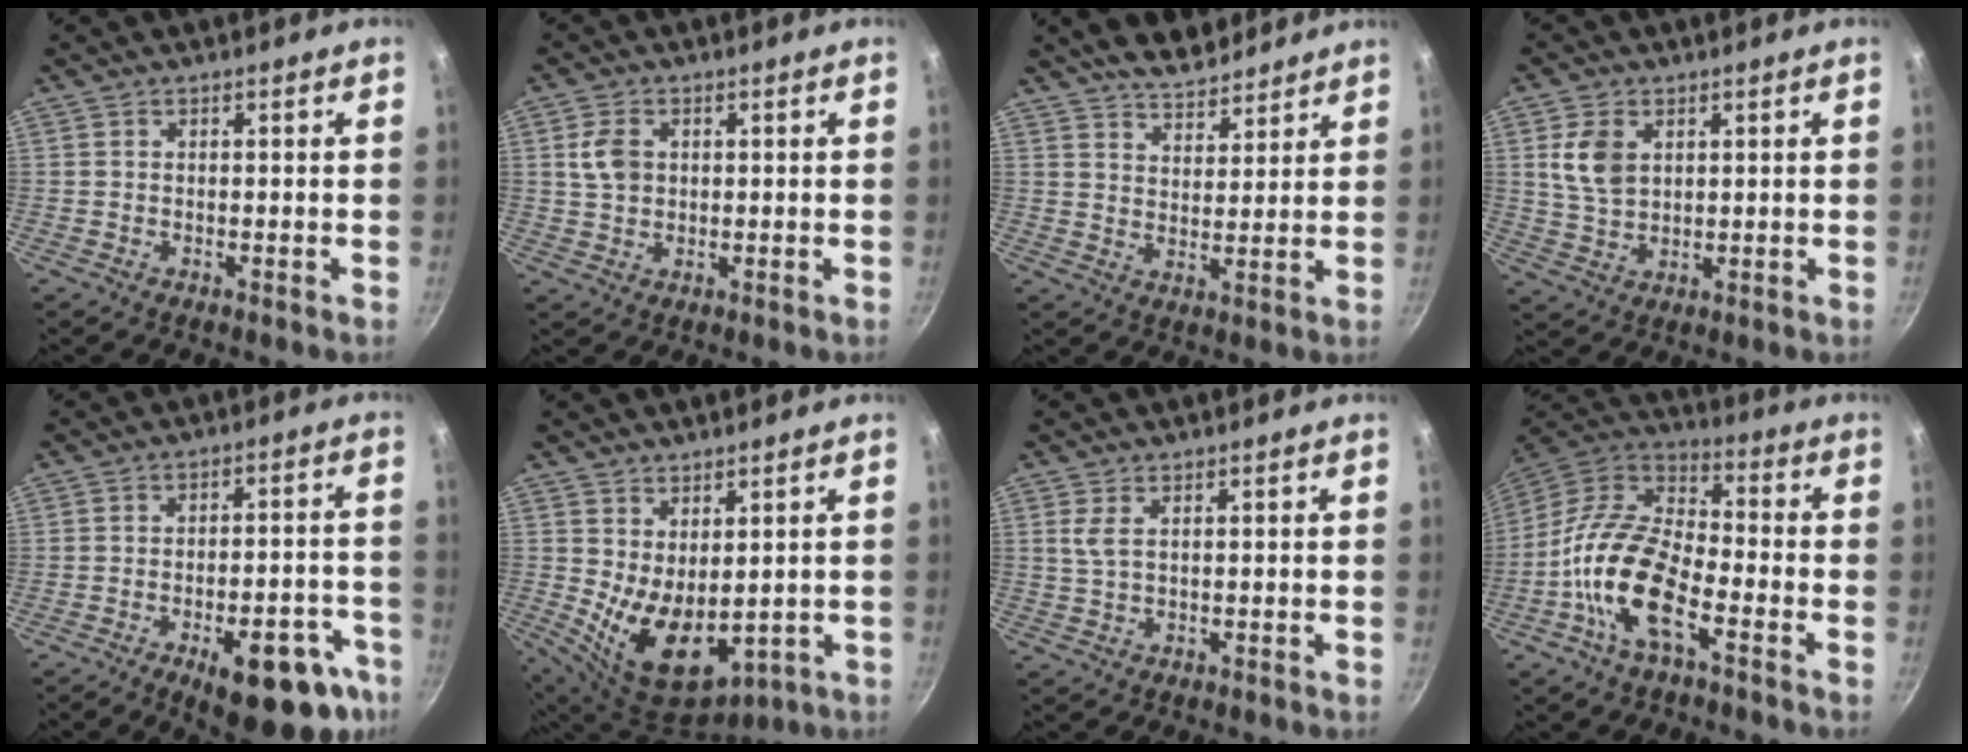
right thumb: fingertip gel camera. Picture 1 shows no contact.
{"total": 5.0, "force": [1.0, 3.7, 3.2], "torque": [-0.053, 0.000, 0.018]}
{"total": 9.2, "force": [7.8, 3.5, 3.3], "torque": [-0.027, -0.039, 0.128]}
{"total": 7.1, "force": [2.2, 4.8, 4.7], "torque": [-0.082, -0.011, 0.045]}
{"total": 17.1, "force": [-8.6, 7.1, 12.9], "torque": [-0.114, 0.038, -0.104]}
{"total": 11.4, "force": [0.7, 6.9, 9.0], "torque": [-0.126, -0.036, 0.041]}
{"total": 2.3, "force": [0.8, 0.9, 2.0], "torque": [-0.044, -0.004, 0.018]}
{"total": 16.5, "force": [-6.4, 7.5, 13.2], "torque": [-0.246, 0.048, -0.142]}